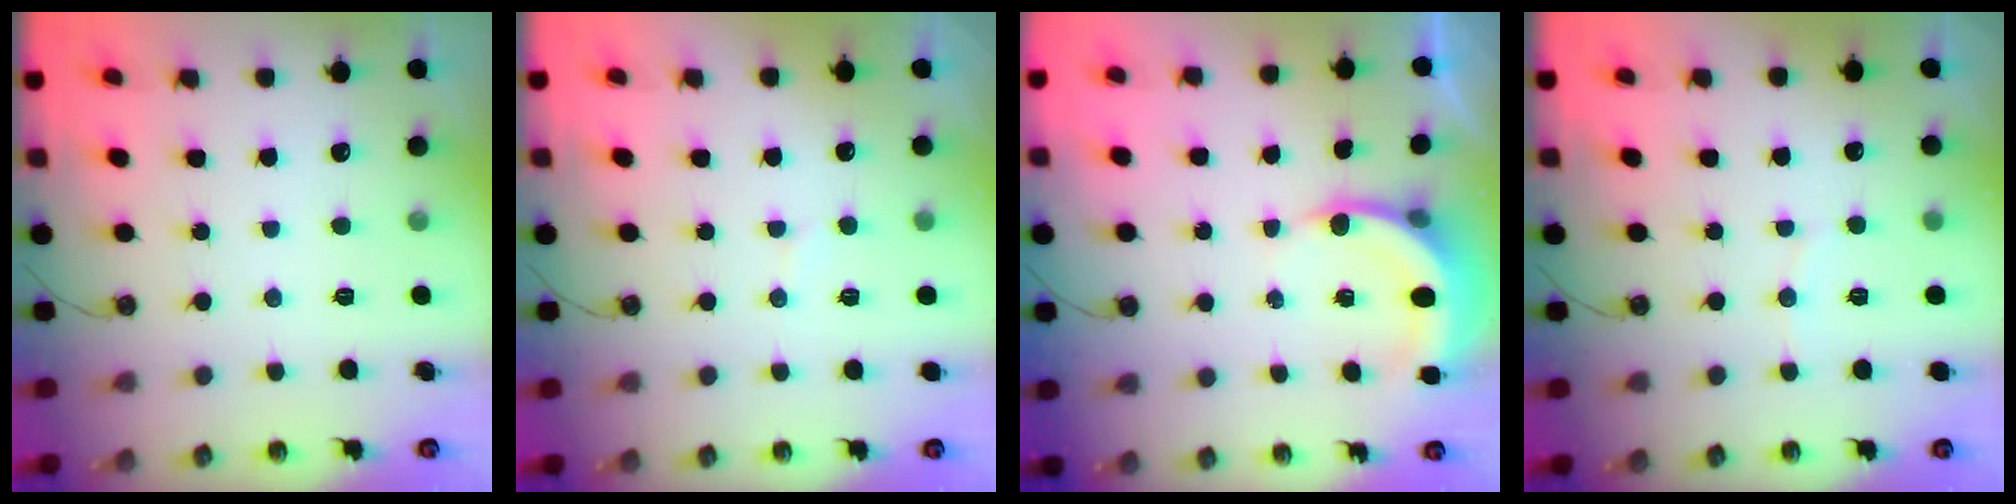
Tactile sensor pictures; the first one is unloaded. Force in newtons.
{"total": 4.7, "press": 4.7, "slide": 0.4}
{"total": 6.1, "press": 6.1, "slide": 0.8}
{"total": 3.1, "press": 3.0, "slide": 0.9}